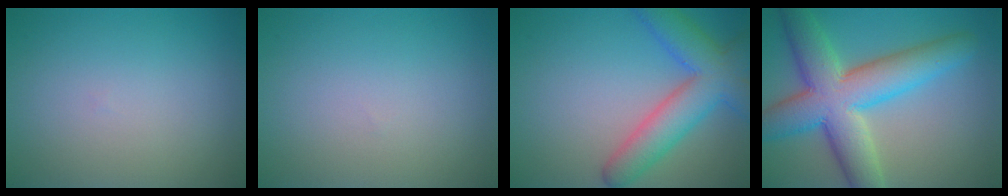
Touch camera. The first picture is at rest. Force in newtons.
{"total": 0.0}
{"total": 6.9, "press": 6.9, "slide": 0.3}
{"total": 10.0, "press": 10.0, "slide": 0.3}